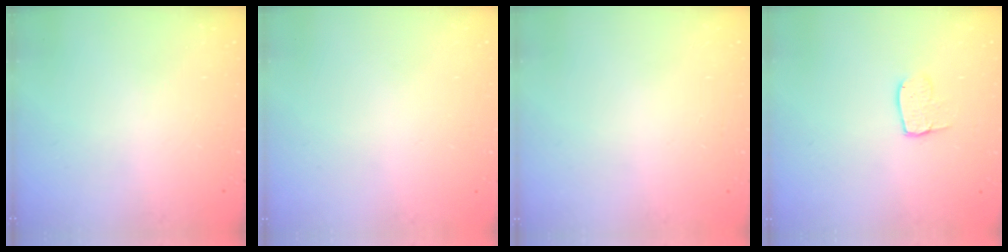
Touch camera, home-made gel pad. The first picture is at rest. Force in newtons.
{"total": 0.0}
{"total": 0.0}
{"total": 5.1, "press": 5.1, "slide": 0.4}